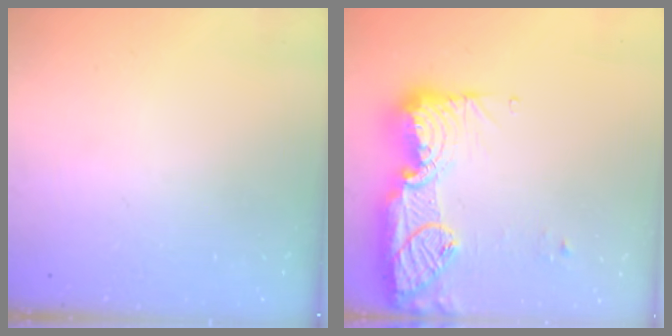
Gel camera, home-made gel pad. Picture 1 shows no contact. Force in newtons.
{"total": 21.5, "press": 20.4, "slide": 6.7}